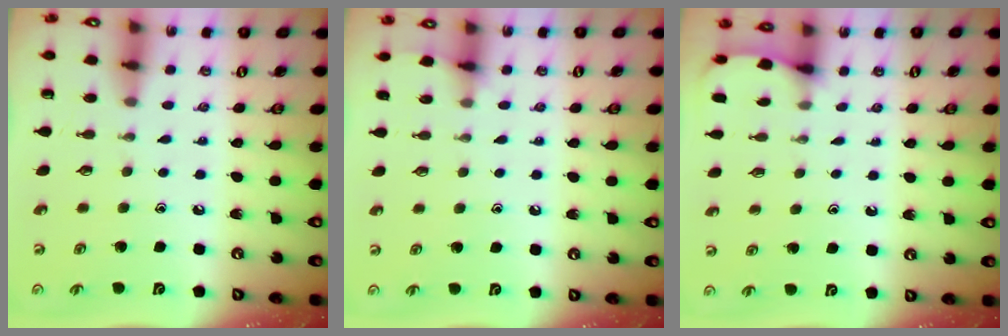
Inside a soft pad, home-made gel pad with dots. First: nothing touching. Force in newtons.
{"total": 5.3, "press": 5.3, "slide": 0.7}
{"total": 2.8, "press": 2.8, "slide": 0.1}